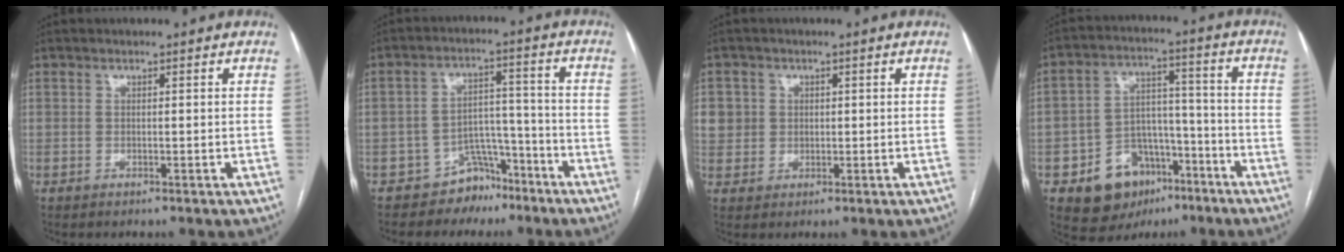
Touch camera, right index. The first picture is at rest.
{"total": 6.3, "force": [-4.8, 4.0, 0.9], "torque": [-0.005, 0.034, -0.072]}
{"total": 5.7, "force": [1.7, 5.4, 0.7], "torque": [-0.012, 0.010, 0.042]}
{"total": 11.9, "force": [-6.4, 8.5, 5.4], "torque": [-0.084, 0.031, -0.093]}